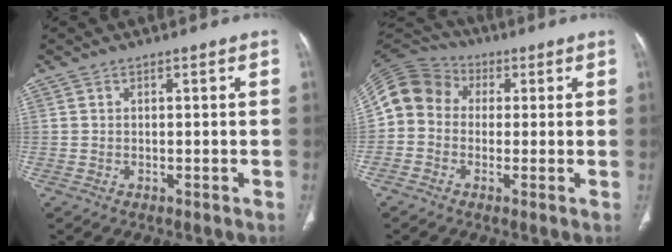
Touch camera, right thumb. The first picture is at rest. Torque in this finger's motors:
{"motor_torque": [1.36, 1.51, 0.62, -0.77, 0.21]}